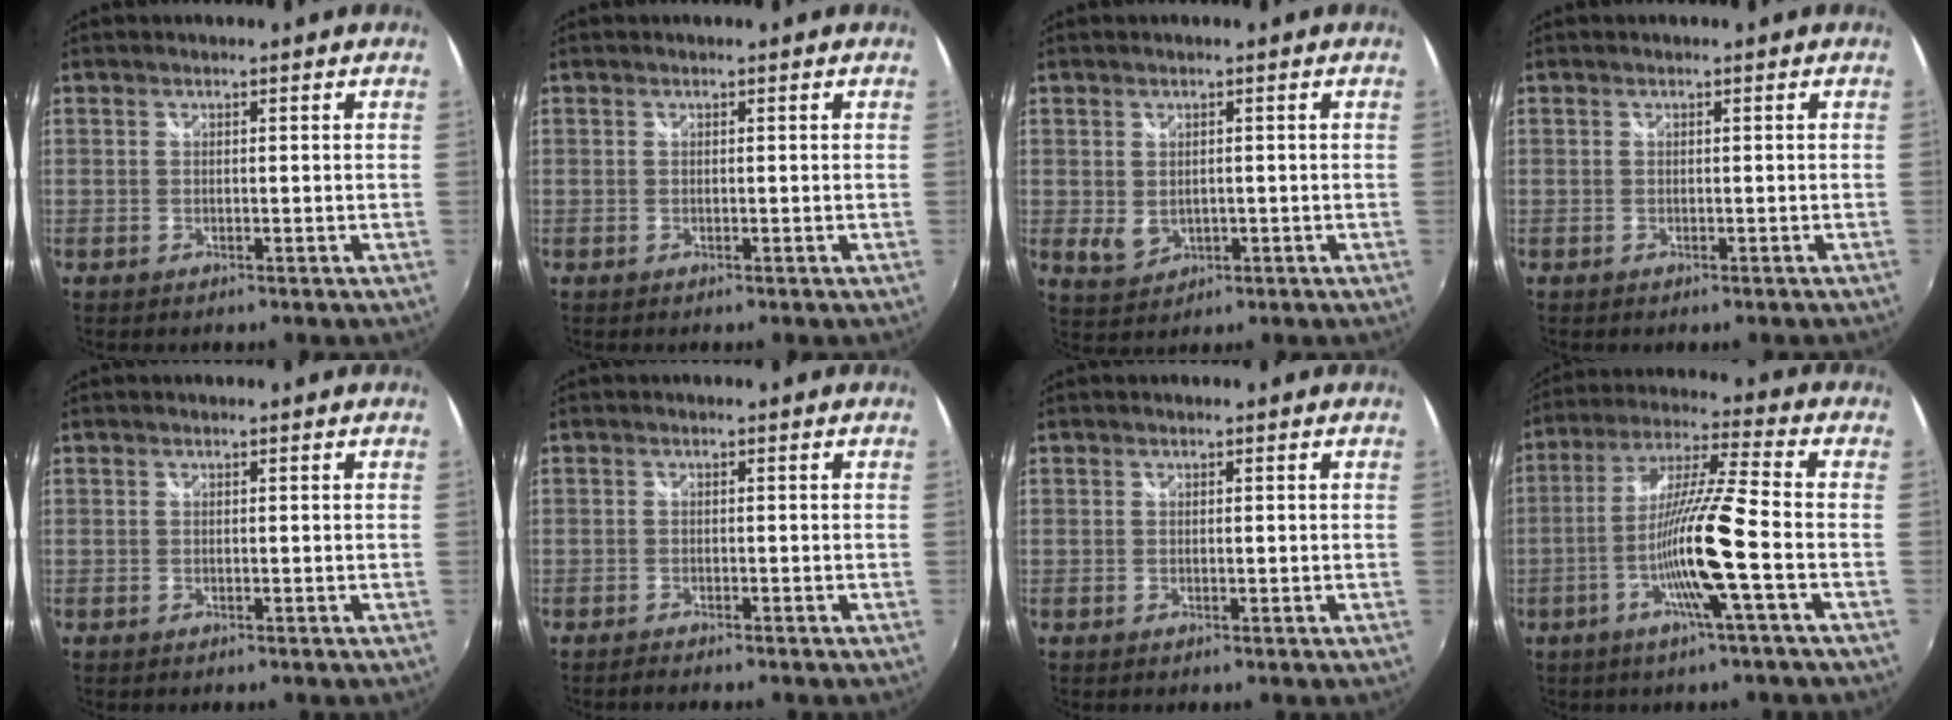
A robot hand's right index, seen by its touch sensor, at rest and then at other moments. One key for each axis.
{"total": 0.0}
{"total": 3.7, "fx": -0.1, "fy": 2.8, "fz": 2.3, "tx": -0.043, "ty": -0.005, "tz": 0.009}
{"total": 0.0}
{"total": 0.0}
{"total": 1.2, "fx": -1.1, "fy": -0.1, "fz": 0.4, "tx": -0.015, "ty": -0.009, "tz": -0.024}
{"total": 0.0}
{"total": 13.2, "fx": -4.7, "fy": -1.0, "fz": 12.3, "tx": -0.238, "ty": -0.003, "tz": -0.092}